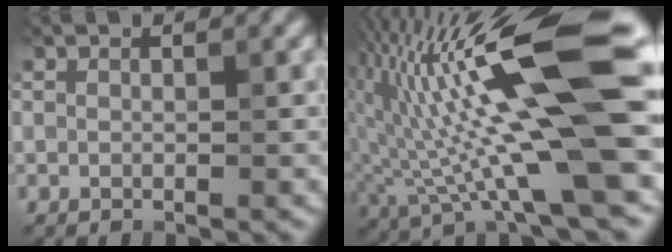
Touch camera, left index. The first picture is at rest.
{"total": 16.6, "force": [1.9, 2.8, 16.2], "torque": [-0.291, 0.009, 0.045]}